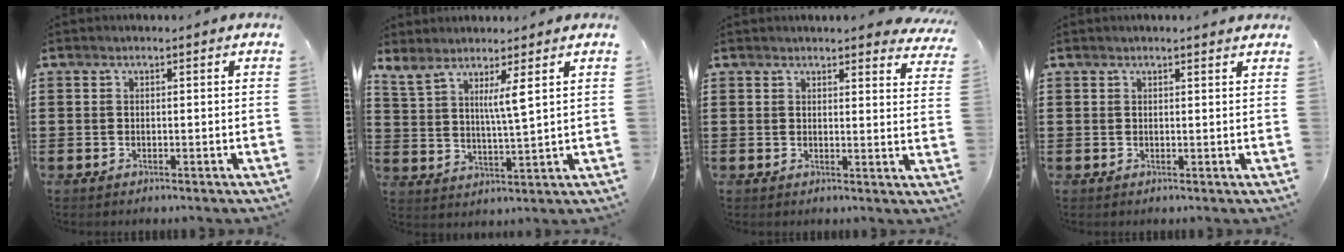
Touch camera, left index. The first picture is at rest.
{"total": 5.6, "force": [3.7, 0.2, 4.2], "torque": [-0.086, -0.015, 0.062]}
{"total": 3.2, "force": [3.1, 0.1, 0.7], "torque": [-0.016, -0.013, 0.055]}
{"total": 1.0, "force": [0.9, 0.0, 0.4], "torque": [-0.009, 0.000, 0.018]}